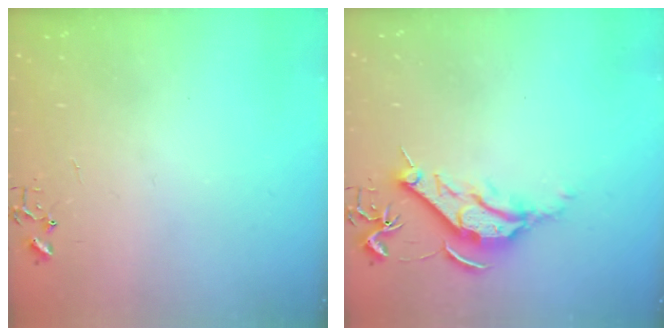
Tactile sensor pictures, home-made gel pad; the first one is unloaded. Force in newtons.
{"total": 10.4, "press": 10.4, "slide": 0.2}